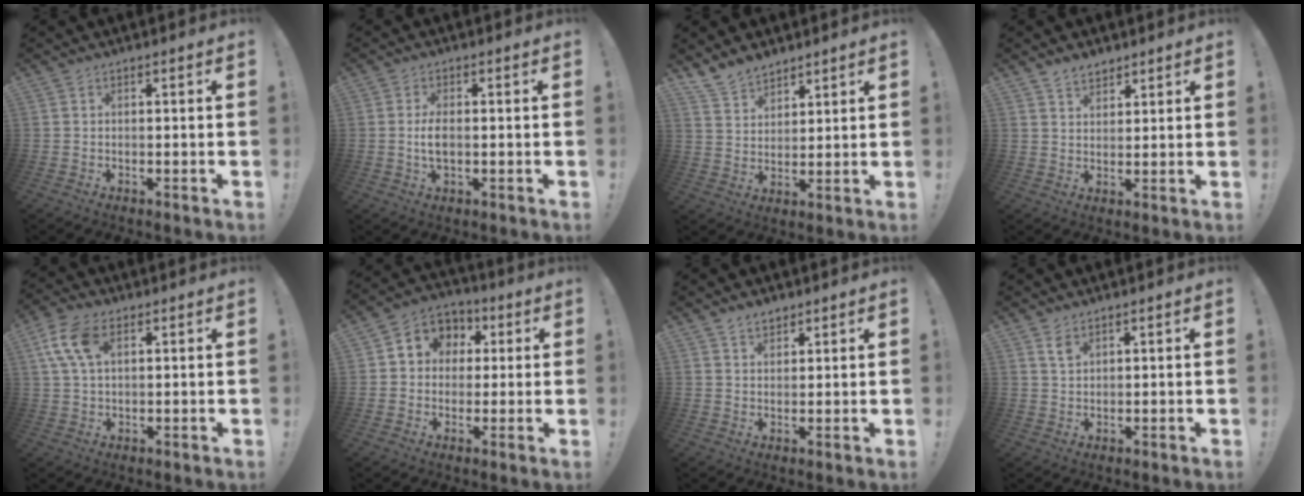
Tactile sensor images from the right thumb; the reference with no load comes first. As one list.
[{"total": 4.4, "force": [-0.4, 2.0, 3.9], "torque": [-0.083, 0.000, -0.010]}, {"total": 8.3, "force": [7.0, 4.0, 1.8], "torque": [-0.043, -0.043, 0.138]}, {"total": 4.7, "force": [3.9, 2.4, 1.0], "torque": [-0.014, -0.021, 0.072]}, {"total": 10.2, "force": [3.7, 5.6, 7.6], "torque": [-0.153, 0.004, 0.073]}, {"total": 7.2, "force": [0.3, 6.8, 2.4], "torque": [-0.030, 0.005, 0.012]}, {"total": 3.7, "force": [3.0, 2.0, 0.9], "torque": [-0.007, -0.019, 0.054]}, {"total": 3.3, "force": [2.2, 1.6, 1.8], "torque": [-0.024, -0.013, 0.038]}]